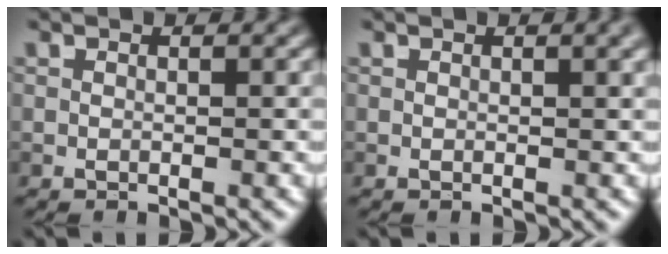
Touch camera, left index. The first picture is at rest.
{"total": 2.1, "force": [1.0, 0.7, 1.7], "torque": [-0.012, 0.006, 0.008]}